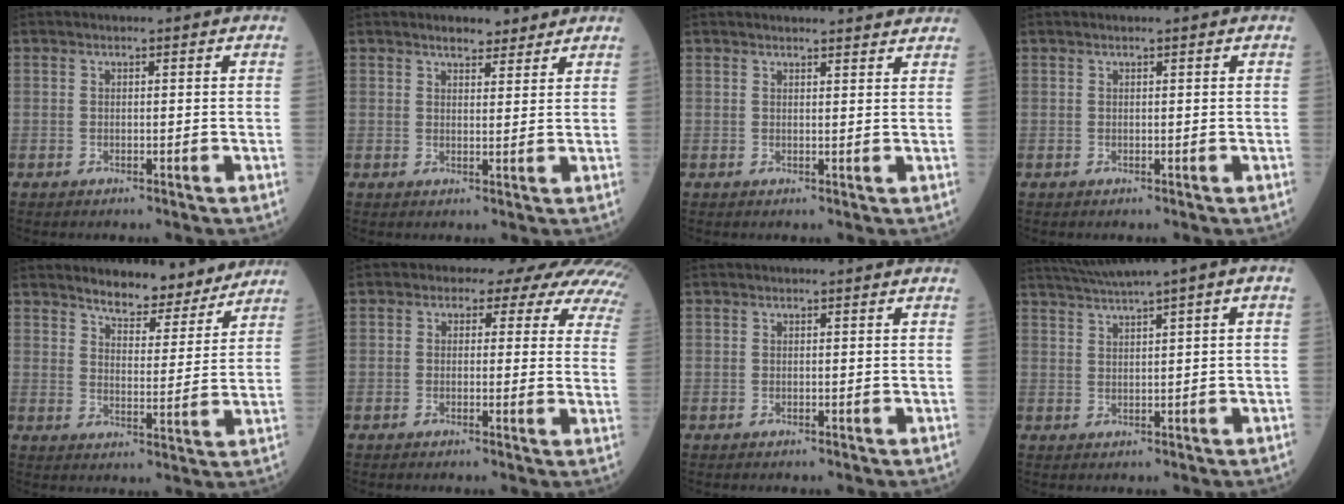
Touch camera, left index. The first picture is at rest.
{"total": 3.1, "force": [2.7, 1.2, 1.0], "torque": [-0.018, 0.006, 0.040]}
{"total": 6.9, "force": [6.6, 0.9, 1.6], "torque": [-0.010, 0.011, 0.061]}
{"total": 0.0}
{"total": 8.1, "force": [7.6, 2.1, 2.0], "torque": [-0.027, -0.004, 0.106]}
{"total": 12.4, "force": [10.2, 5.1, 4.9], "torque": [-0.040, 0.021, 0.088]}
{"total": 0.0}
{"total": 6.0, "force": [3.8, -0.7, 4.6], "torque": [-0.083, 0.025, 0.068]}